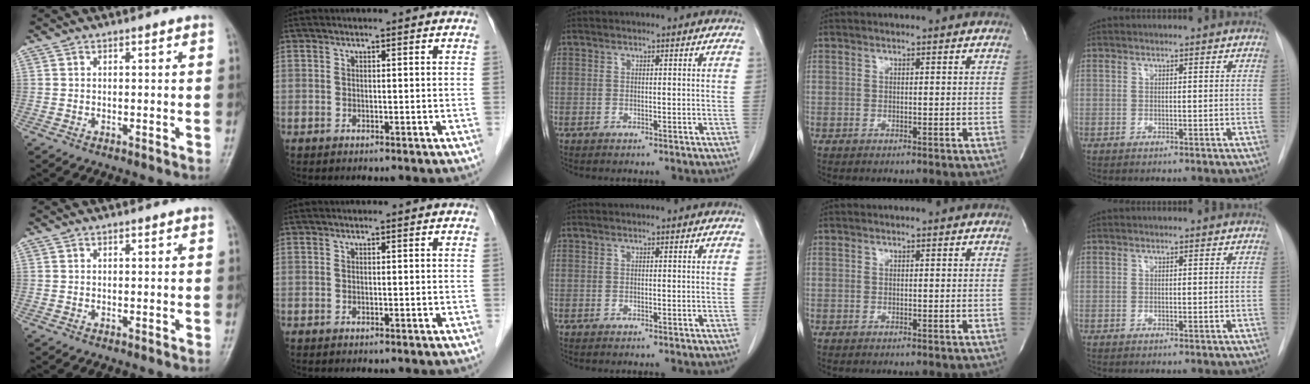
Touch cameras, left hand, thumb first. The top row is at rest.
{}